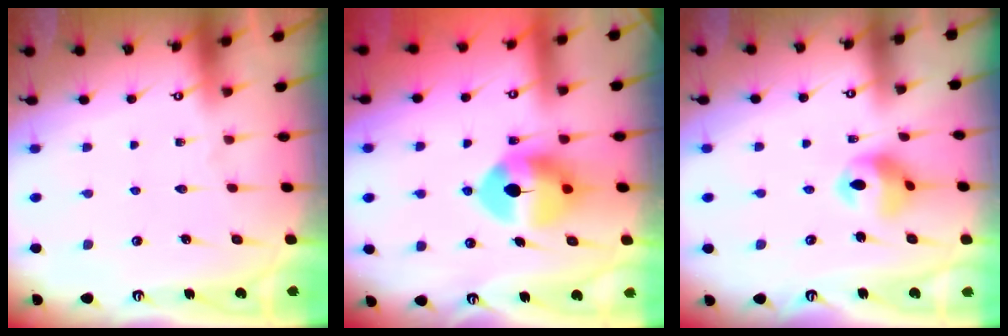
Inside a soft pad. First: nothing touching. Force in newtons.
{"total": 9.7, "press": 9.5, "slide": 1.9}
{"total": 10.8, "press": 10.7, "slide": 1.3}